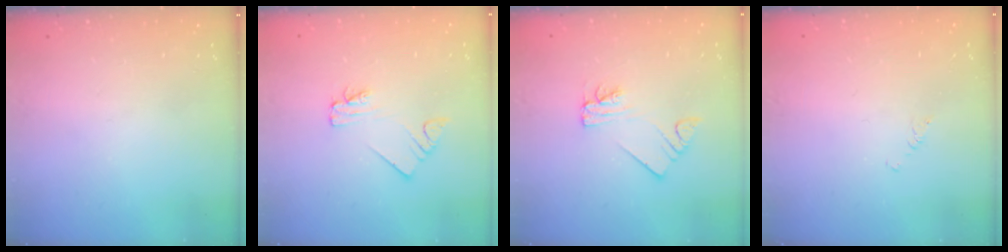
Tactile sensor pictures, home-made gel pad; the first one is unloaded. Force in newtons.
{"total": 2.0, "press": 2.0, "slide": 0.1}
{"total": 2.2, "press": 2.2, "slide": 0.1}
{"total": 1.2, "press": 1.2, "slide": 0.2}